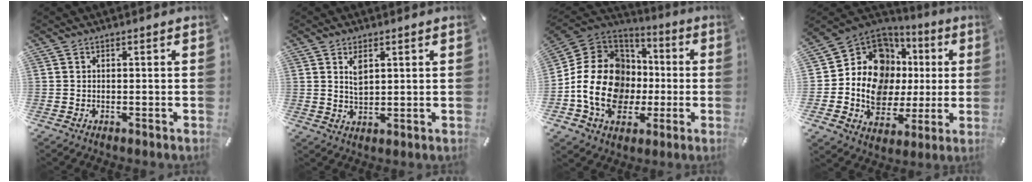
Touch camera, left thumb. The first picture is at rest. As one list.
[{"total": 4.1, "force": [1.8, 2.3, 2.9], "torque": [-0.048, -0.004, 0.028]}, {"total": 20.3, "force": [-3.2, 16.5, 11.4], "torque": [-0.245, 0.014, -0.048]}, {"total": 14.7, "force": [2.5, 12.5, 7.3], "torque": [-0.146, -0.039, 0.054]}]